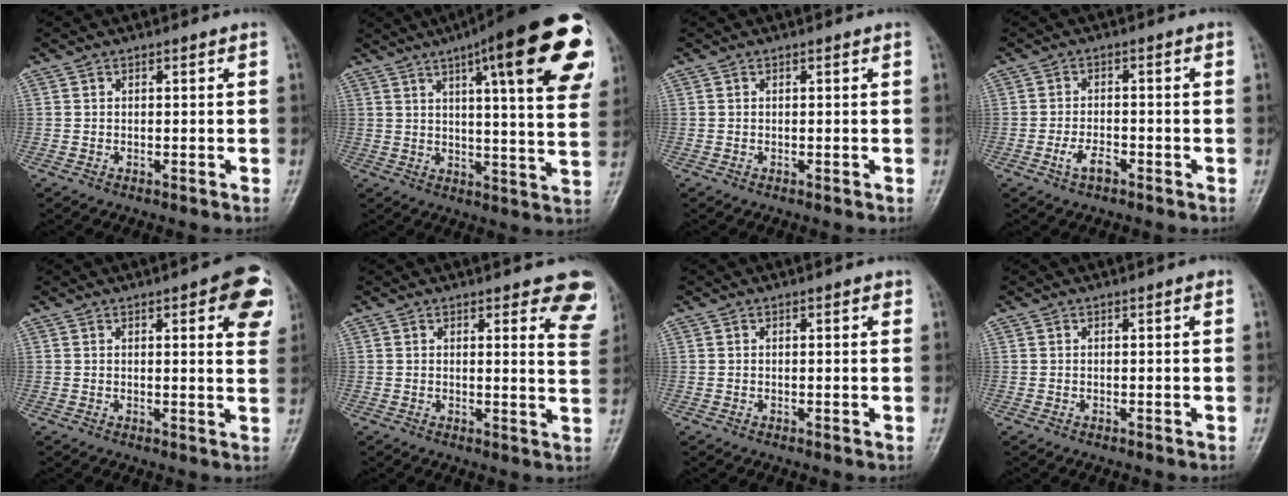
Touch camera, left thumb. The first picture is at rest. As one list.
[{"total": 25.6, "force": [11.3, 5.7, 22.2], "torque": [-0.272, -0.012, 0.148]}, {"total": 0.0}, {"total": 3.7, "force": [-2.1, 1.8, 2.5], "torque": [-0.048, 0.015, -0.039]}, {"total": 10.1, "force": [4.3, 3.2, 8.5], "torque": [-0.066, -0.011, 0.043]}, {"total": 8.0, "force": [6.2, 2.6, 4.3], "torque": [-0.012, -0.036, 0.046]}, {"total": 1.0, "force": [0.5, 0.5, 0.7], "torque": [-0.005, 0.000, 0.003]}, {"total": 0.5, "force": [0.2, 0.2, 0.4], "torque": [-0.006, 0.001, 0.000]}]